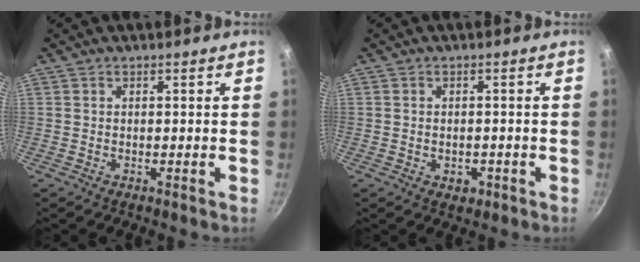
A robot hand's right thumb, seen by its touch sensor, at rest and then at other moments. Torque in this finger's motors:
{"motor_torque": [-0.09, 0.17, -0.43, 0.16, 0.06]}